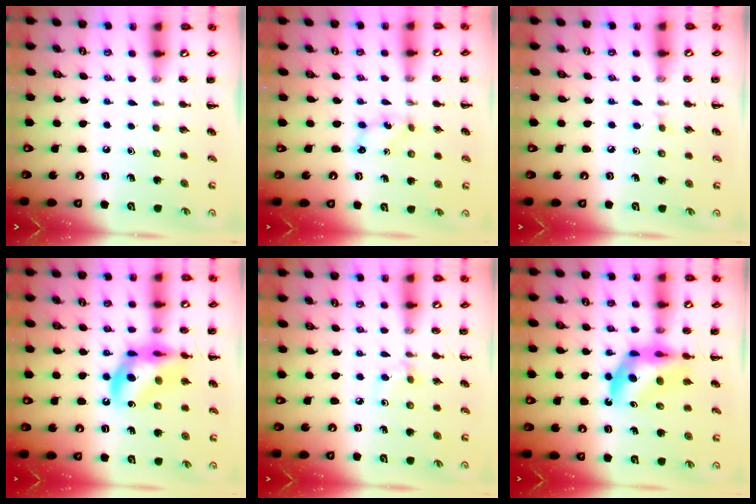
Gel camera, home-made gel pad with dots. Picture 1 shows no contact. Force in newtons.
{"total": 3.0, "press": 2.9, "slide": 0.9}
{"total": 3.2, "press": 3.0, "slide": 1.2}
{"total": 13.9, "press": 13.5, "slide": 3.1}
{"total": 3.7, "press": 3.4, "slide": 1.4}
{"total": 9.3, "press": 8.7, "slide": 3.2}